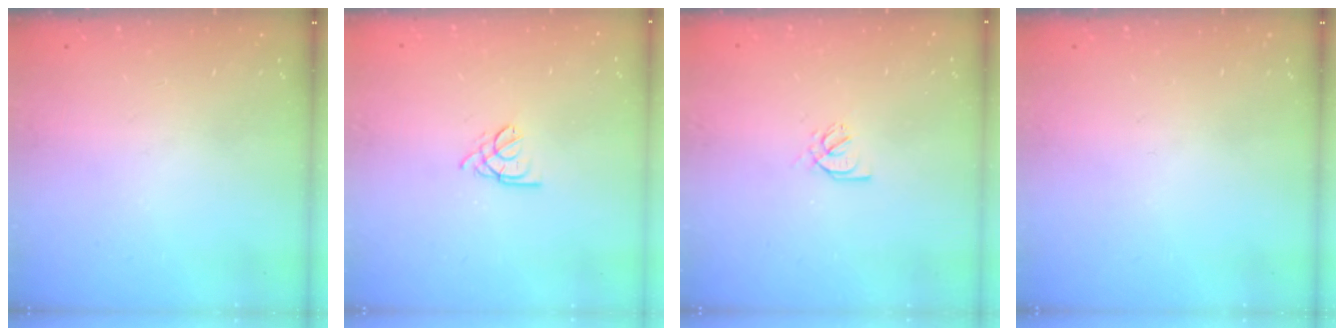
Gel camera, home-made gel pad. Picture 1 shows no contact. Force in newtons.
{"total": 1.6, "press": 1.5, "slide": 0.5}
{"total": 2.6, "press": 2.6, "slide": 0.4}
{"total": 0.0}